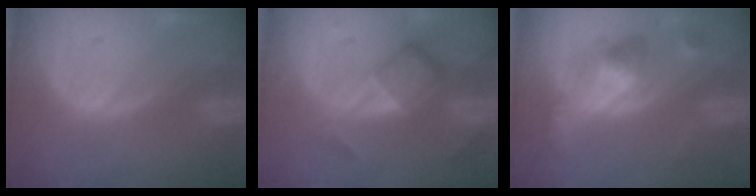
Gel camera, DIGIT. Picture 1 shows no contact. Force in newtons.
{"total": 6.8, "press": 5.9, "slide": 3.5}
{"total": 6.1, "press": 6.1, "slide": 0.3}